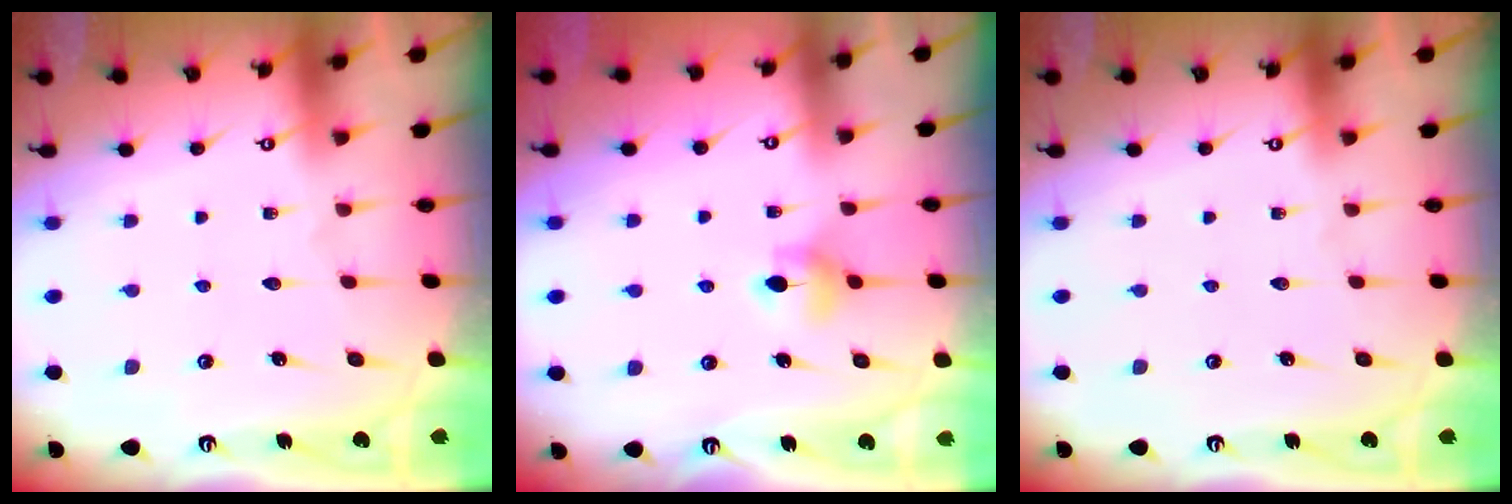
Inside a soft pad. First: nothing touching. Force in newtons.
{"total": 5.1, "press": 5.1, "slide": 0.7}
{"total": 0.0}